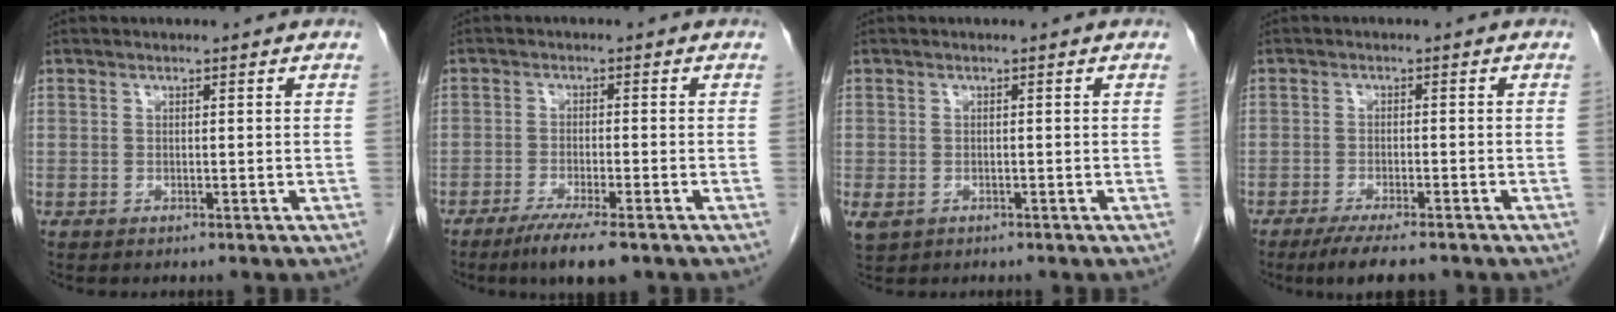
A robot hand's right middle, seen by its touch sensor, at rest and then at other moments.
{"total": 7.0, "force": [-4.8, 0.5, 5.0], "torque": [-0.080, -0.016, -0.075]}
{"total": 2.3, "force": [-0.9, 1.8, 1.2], "torque": [-0.030, -0.004, -0.006]}
{"total": 6.8, "force": [-5.4, 1.1, 4.0], "torque": [-0.062, -0.014, -0.084]}